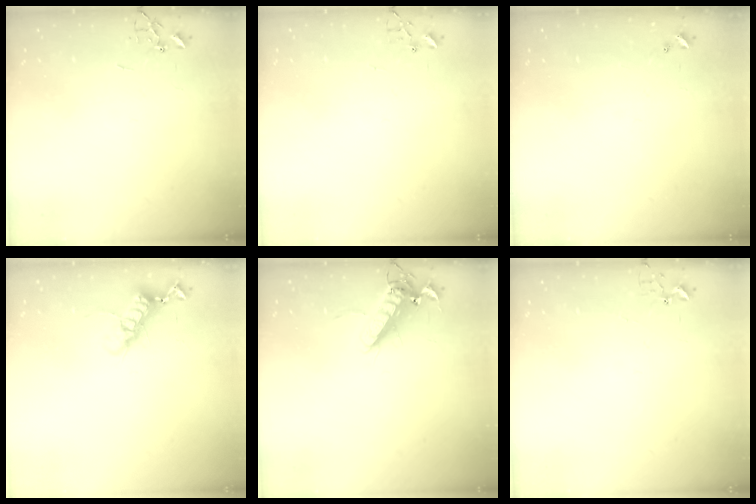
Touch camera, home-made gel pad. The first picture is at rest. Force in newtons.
{"total": 3.9, "press": 3.9, "slide": 0.4}
{"total": 0.0}
{"total": 12.0, "press": 12.0, "slide": 1.3}
{"total": 13.2, "press": 13.0, "slide": 2.1}
{"total": 2.9, "press": 2.9, "slide": 0.3}